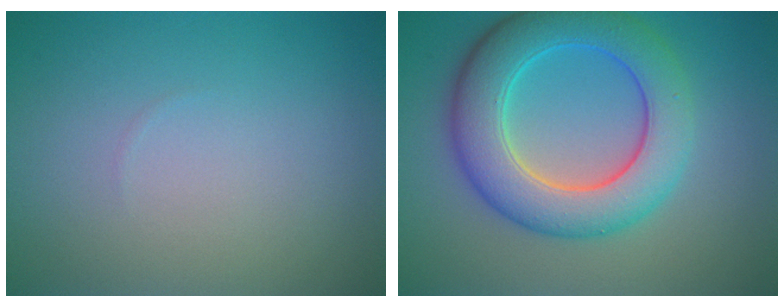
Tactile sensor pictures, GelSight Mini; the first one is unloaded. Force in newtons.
{"total": 8.3, "press": 8.3, "slide": 0.2}